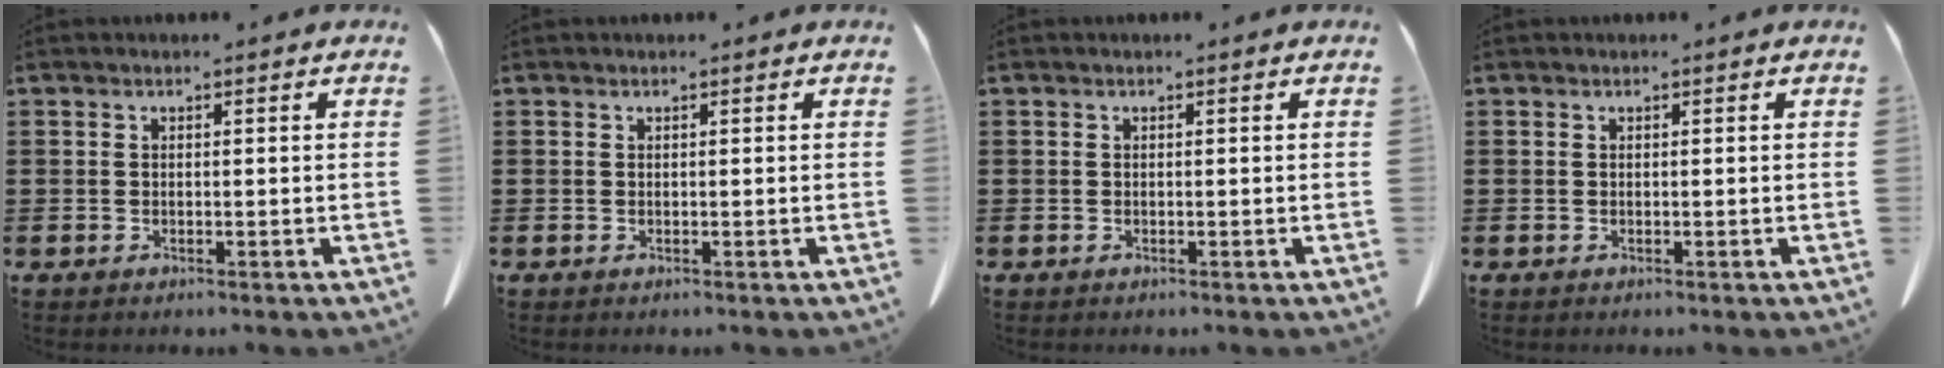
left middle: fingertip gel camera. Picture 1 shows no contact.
{"total": 0.0}
{"total": 0.0}
{"total": 0.0}